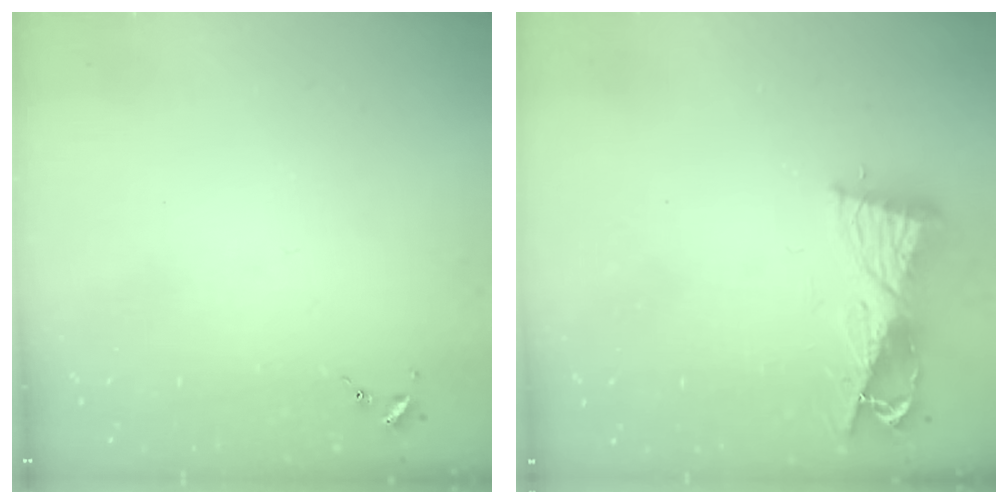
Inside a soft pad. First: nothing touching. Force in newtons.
{"total": 9.5, "press": 9.4, "slide": 0.8}